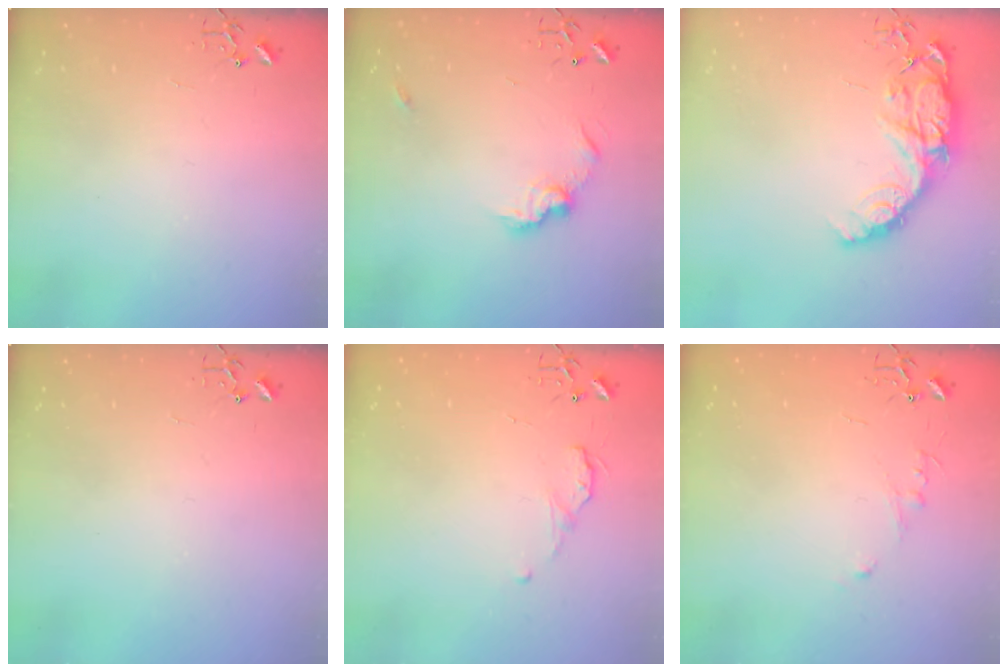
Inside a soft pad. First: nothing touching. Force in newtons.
{"total": 9.4, "press": 9.4, "slide": 0.5}
{"total": 14.3, "press": 14.3, "slide": 1.1}
{"total": 0.0}
{"total": 5.2, "press": 5.2, "slide": 0.7}
{"total": 5.2, "press": 5.2, "slide": 0.6}